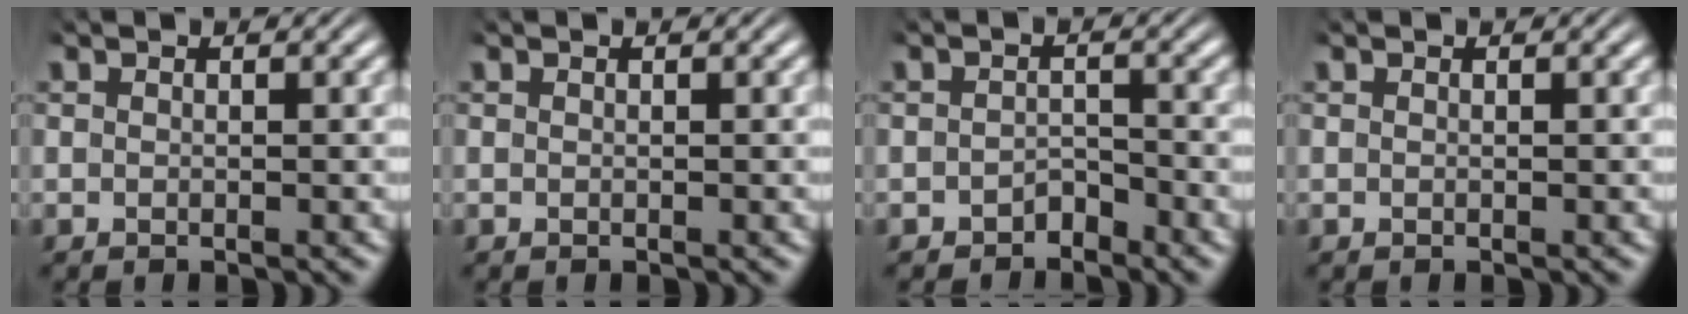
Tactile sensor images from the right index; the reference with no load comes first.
{"total": 0.0}
{"total": 1.9, "force": [-1.7, 0.8, 0.2], "torque": [0.006, -0.005, -0.028]}
{"total": 0.0}